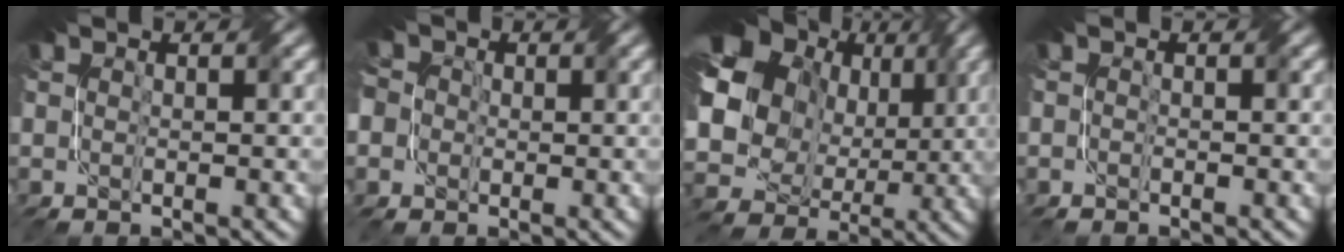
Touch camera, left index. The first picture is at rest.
{"total": 5.0, "force": [-1.5, 4.4, 1.8], "torque": [-0.046, 0.019, -0.038]}
{"total": 15.5, "force": [5.3, 12.5, 7.5], "torque": [-0.189, 0.047, 0.103]}
{"total": 0.6, "force": [-0.5, 0.1, 0.0], "torque": [0.000, -0.001, -0.009]}